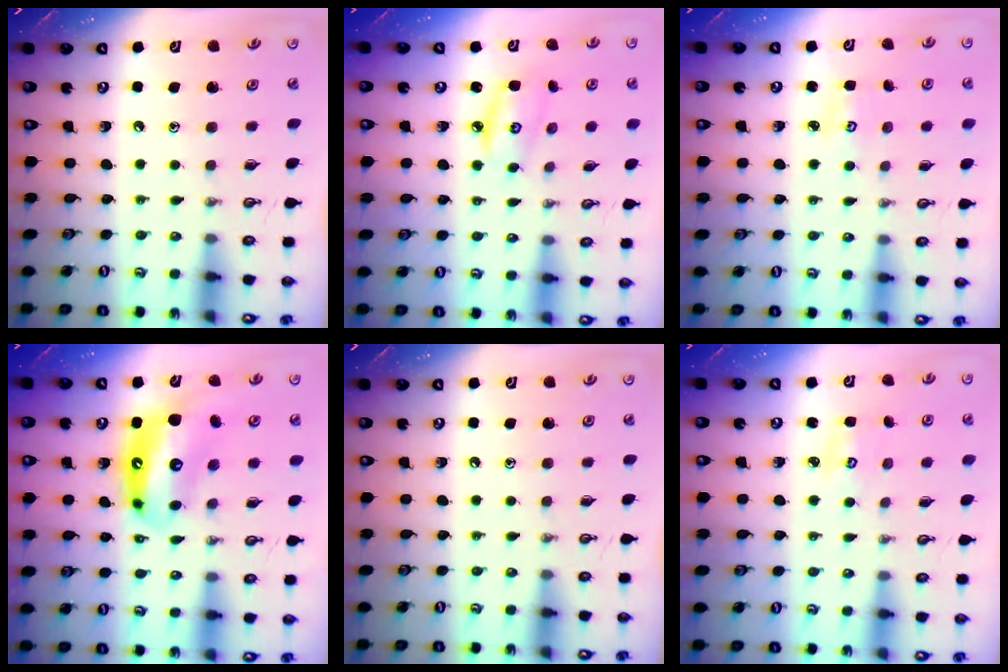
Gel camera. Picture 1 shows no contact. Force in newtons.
{"total": 5.4, "press": 5.4, "slide": 0.4}
{"total": 2.3, "press": 2.3, "slide": 0.4}
{"total": 14.1, "press": 14.0, "slide": 1.2}
{"total": 0.0}
{"total": 2.0, "press": 2.0, "slide": 0.1}